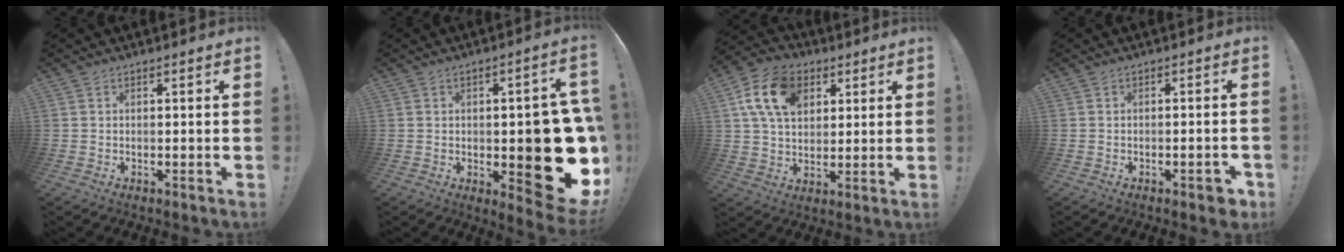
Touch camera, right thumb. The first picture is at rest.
{"total": 18.9, "force": [-2.9, 7.3, 17.2], "torque": [-0.200, 0.005, -0.026]}
{"total": 15.5, "force": [5.9, 10.9, 9.3], "torque": [-0.157, -0.007, 0.115]}
{"total": 3.4, "force": [-1.9, 1.1, 2.6], "torque": [-0.028, 0.008, -0.029]}